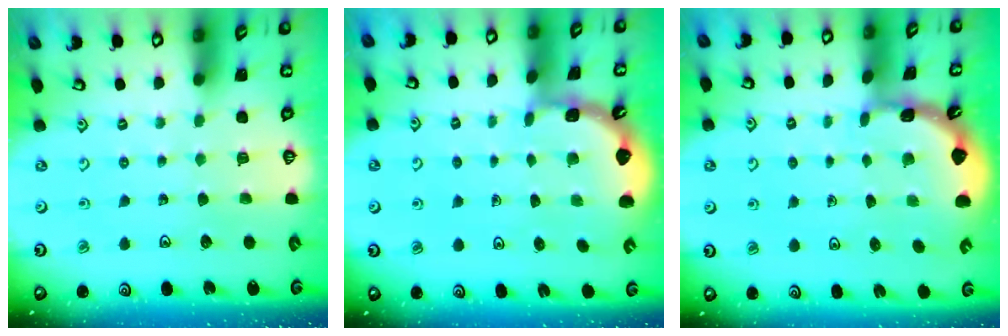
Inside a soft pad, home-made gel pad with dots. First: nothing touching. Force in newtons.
{"total": 1.3, "press": 1.3, "slide": 0.1}
{"total": 1.7, "press": 1.6, "slide": 0.1}